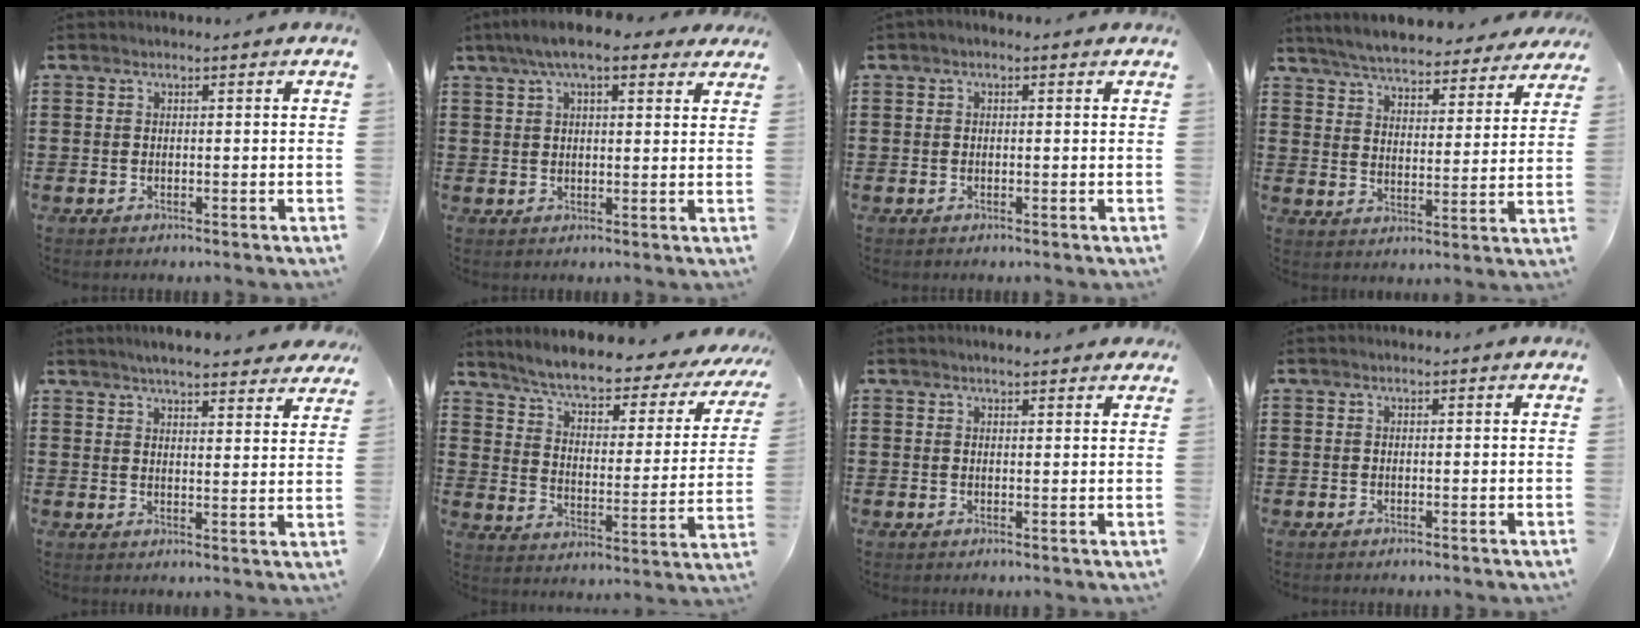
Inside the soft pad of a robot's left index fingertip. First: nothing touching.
{"total": 7.2, "force": [5.0, 2.0, 4.8], "torque": [-0.096, 0.002, 0.087]}
{"total": 0.7, "force": [-0.2, 0.4, 0.5], "torque": [-0.011, 0.002, -0.004]}
{"total": 5.7, "force": [5.6, 0.1, 1.0], "torque": [-0.049, -0.034, 0.099]}
{"total": 4.8, "force": [4.7, 0.1, 1.3], "torque": [-0.042, -0.016, 0.084]}
{"total": 6.0, "force": [5.0, 0.6, 3.2], "torque": [-0.084, -0.033, 0.078]}
{"total": 1.6, "force": [1.4, 0.2, 0.6], "torque": [-0.014, 0.004, 0.027]}
{"total": 0.0}